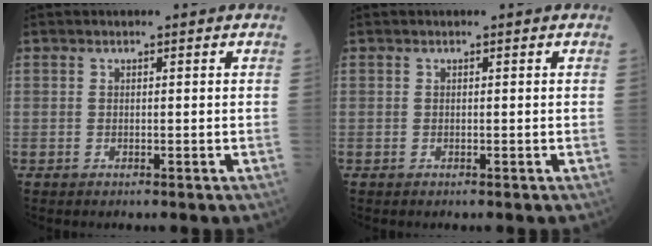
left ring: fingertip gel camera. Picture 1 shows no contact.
{"total": 0.0}